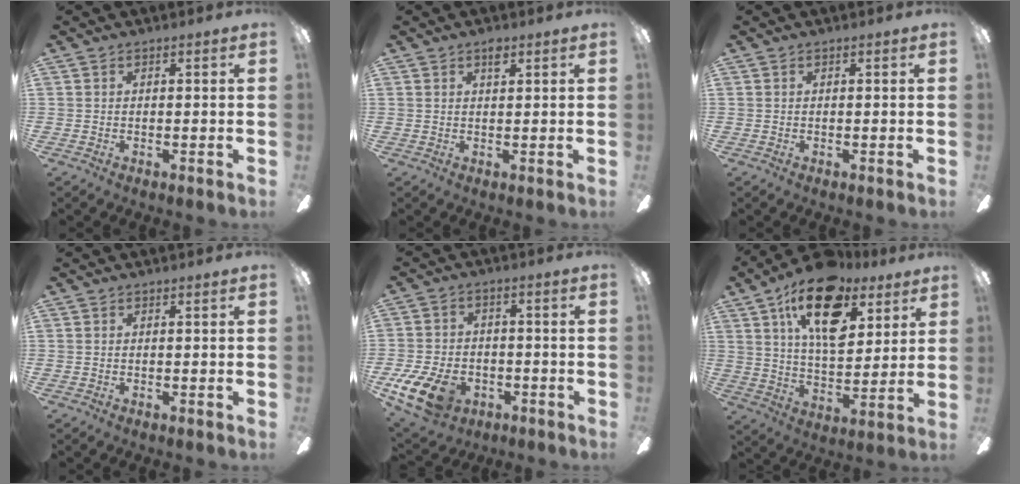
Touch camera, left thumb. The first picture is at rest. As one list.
[{"total": 2.1, "force": [1.4, 0.8, 1.3], "torque": [-0.014, -0.005, 0.022]}, {"total": 0.0}, {"total": 0.0}, {"total": 12.0, "force": [-6.2, 7.6, 6.9], "torque": [-0.153, 0.036, -0.111]}, {"total": 20.0, "force": [10.9, 10.2, 13.2], "torque": [-0.209, -0.044, 0.189]}]